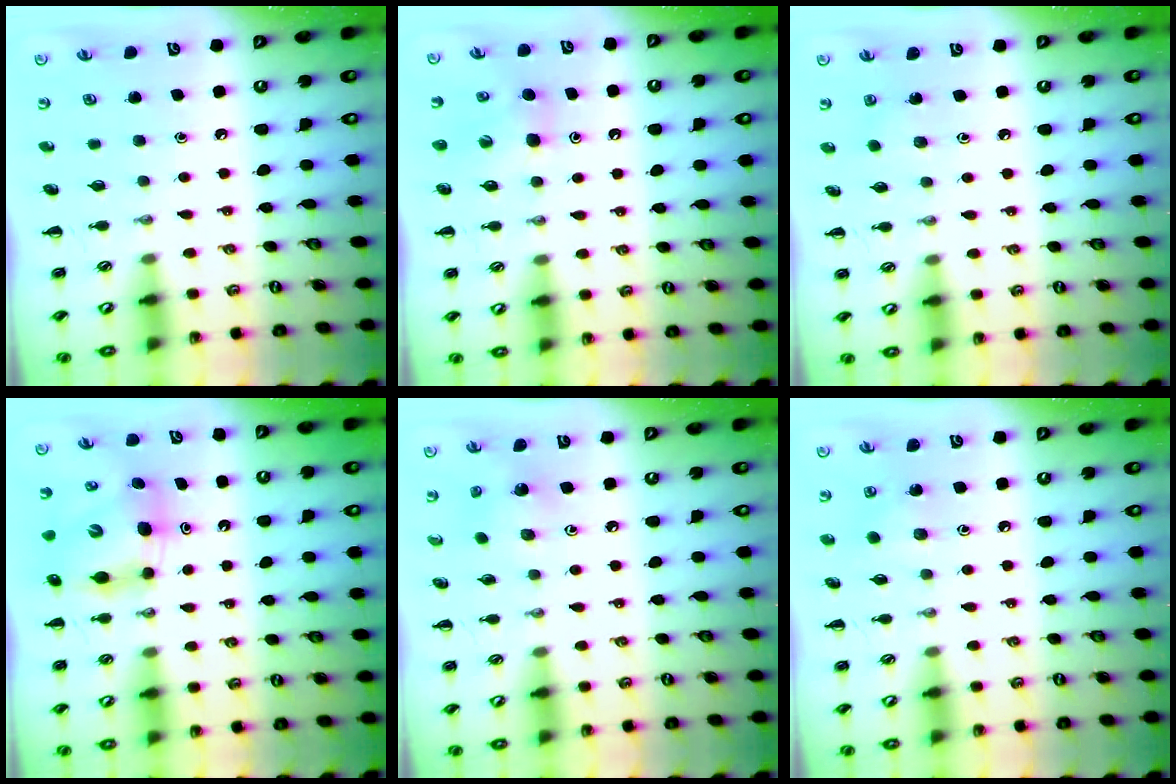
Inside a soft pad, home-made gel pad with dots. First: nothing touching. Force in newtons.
{"total": 5.3, "press": 5.1, "slide": 1.3}
{"total": 1.4, "press": 1.3, "slide": 0.5}
{"total": 6.1, "press": 5.9, "slide": 1.2}
{"total": 2.7, "press": 2.7, "slide": 0.6}
{"total": 4.3, "press": 4.1, "slide": 1.2}